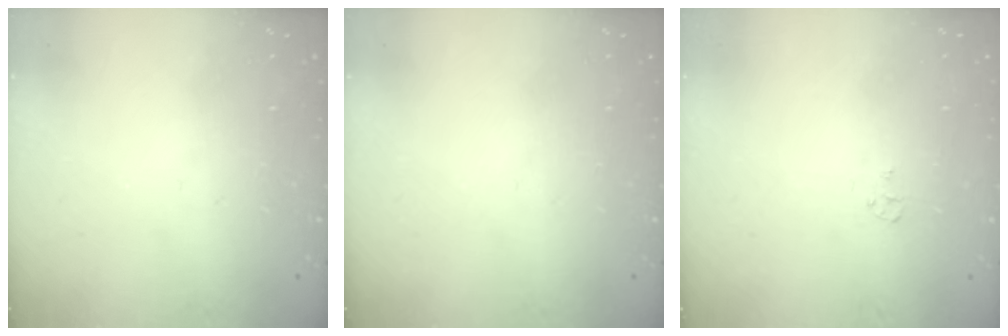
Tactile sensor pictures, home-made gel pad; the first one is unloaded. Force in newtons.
{"total": 0.0}
{"total": 4.1, "press": 4.1, "slide": 0.4}